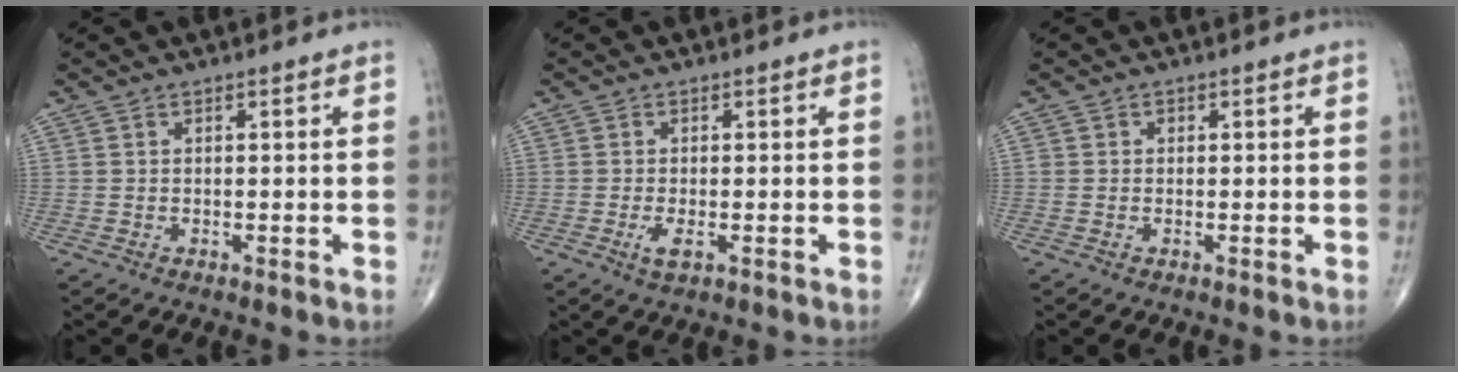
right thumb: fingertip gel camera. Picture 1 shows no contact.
{"total": 2.3, "force": [-0.7, 0.8, 2.0], "torque": [-0.047, -0.007, -0.015]}
{"total": 0.7, "force": [0.1, 0.7, 0.1], "torque": [0.005, 0.002, 0.000]}